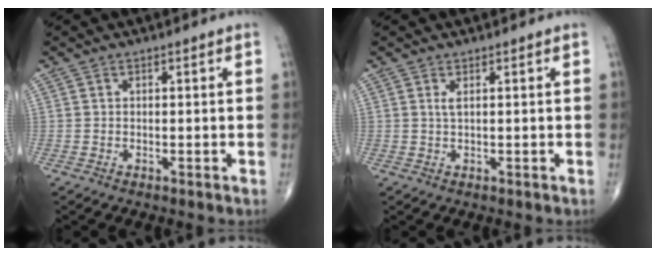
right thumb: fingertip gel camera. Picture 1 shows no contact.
{"total": 0.9, "force": [0.4, 0.1, 0.9], "torque": [-0.027, 0.001, 0.010]}